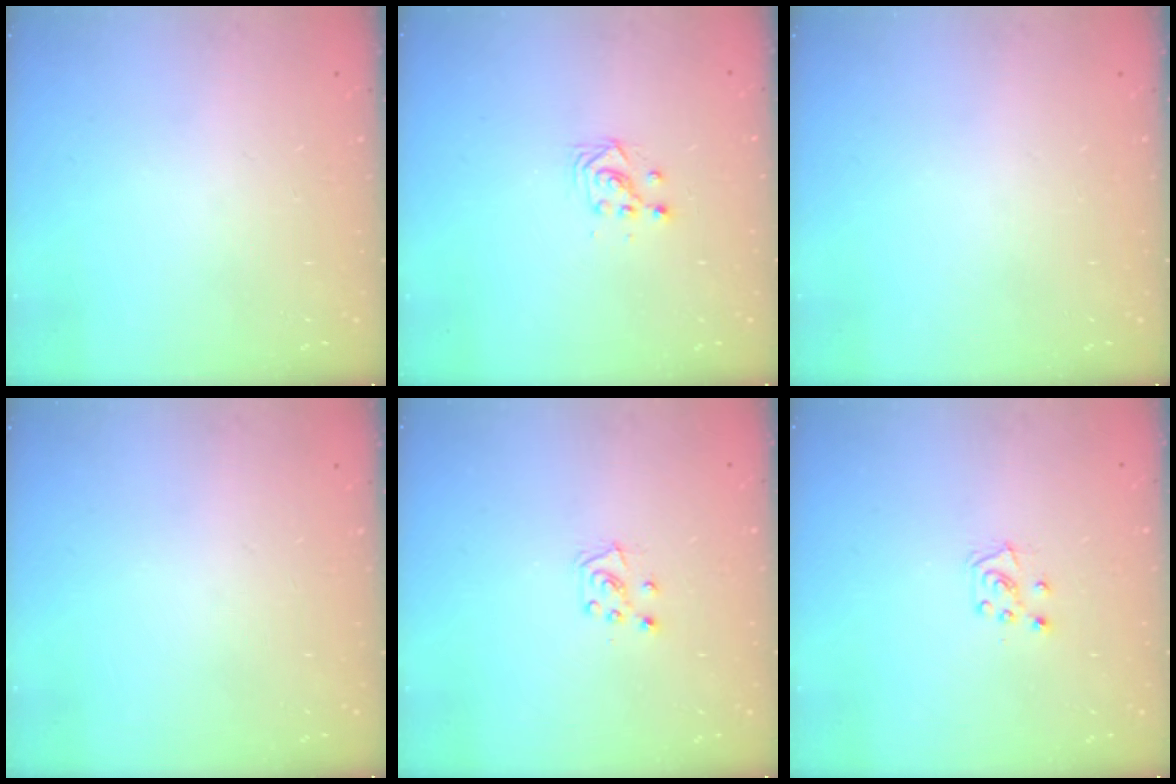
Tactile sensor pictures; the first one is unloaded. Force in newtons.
{"total": 3.0, "press": 3.0, "slide": 0.2}
{"total": 0.0}
{"total": 0.0}
{"total": 5.4, "press": 5.4, "slide": 0.6}
{"total": 5.4, "press": 5.4, "slide": 0.6}